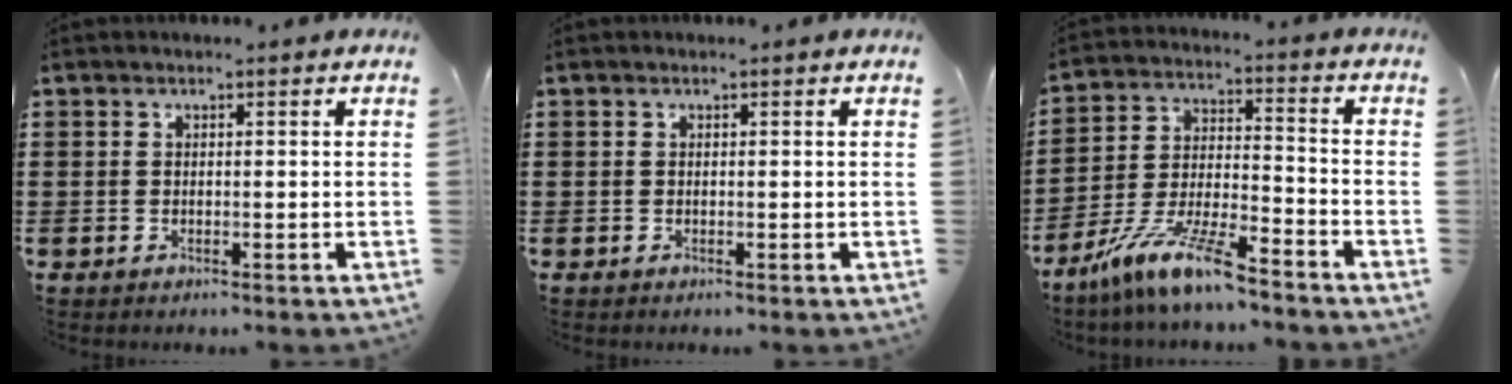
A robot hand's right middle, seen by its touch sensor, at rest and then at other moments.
{"total": 0.0}
{"total": 9.9, "force": [-8.3, 0.2, 5.4], "torque": [-0.113, 0.004, -0.167]}